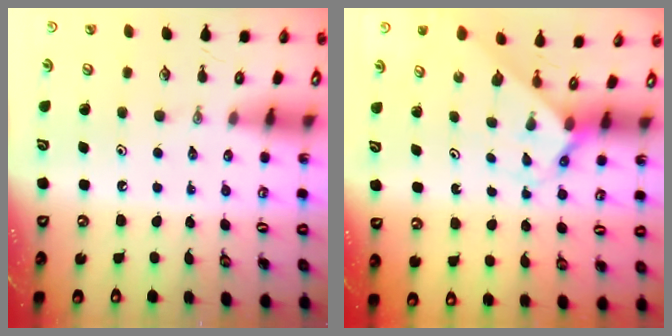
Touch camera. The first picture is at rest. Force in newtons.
{"total": 2.3, "press": 2.3, "slide": 0.2}